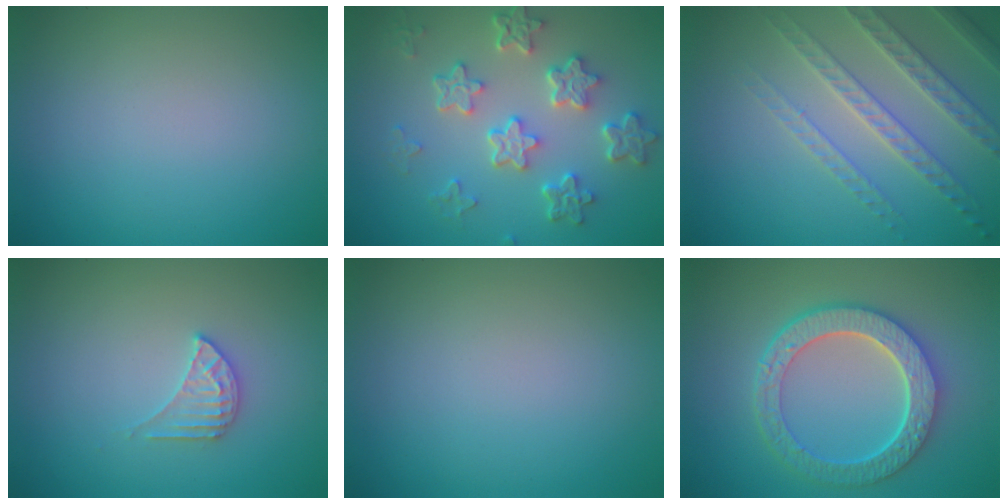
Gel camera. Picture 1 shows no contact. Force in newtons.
{"total": 5.6, "press": 4.3, "slide": 3.6}
{"total": 3.8, "press": 3.6, "slide": 1.0}
{"total": 2.1, "press": 2.0, "slide": 0.4}
{"total": 0.0}
{"total": 6.6, "press": 5.2, "slide": 4.1}